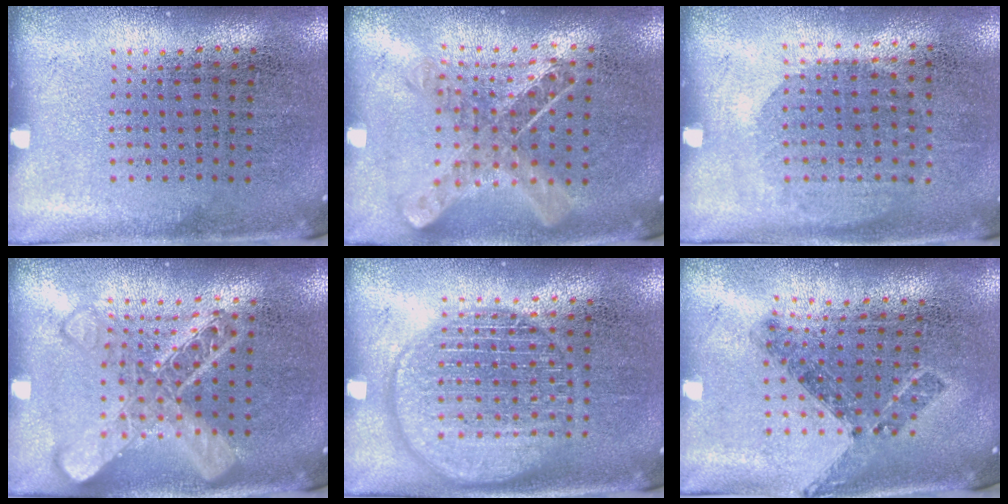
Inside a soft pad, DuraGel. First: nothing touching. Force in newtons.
{"total": 1.0, "press": 1.0, "slide": 0.1}
{"total": 1.0, "press": 0.9, "slide": 0.5}
{"total": 3.2, "press": 3.1, "slide": 0.4}
{"total": 2.6, "press": 2.6, "slide": 0.4}
{"total": 0.7, "press": 0.7, "slide": 0.3}